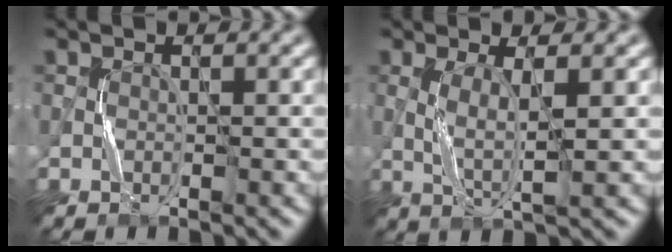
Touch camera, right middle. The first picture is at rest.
{"total": 3.2, "force": [0.5, 0.5, 3.1], "torque": [-0.068, 0.000, 0.012]}